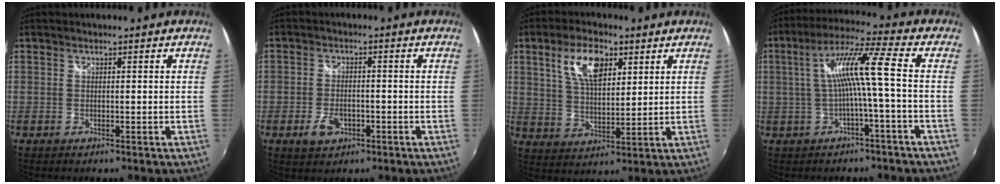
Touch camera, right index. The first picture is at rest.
{"total": 4.9, "force": [-2.2, 3.0, 3.2], "torque": [-0.073, -0.003, -0.037]}
{"total": 9.9, "force": [4.6, 4.6, 7.4], "torque": [-0.140, 0.014, 0.086]}
{"total": 9.3, "force": [-1.1, -0.6, 9.2], "torque": [-0.181, 0.013, -0.012]}